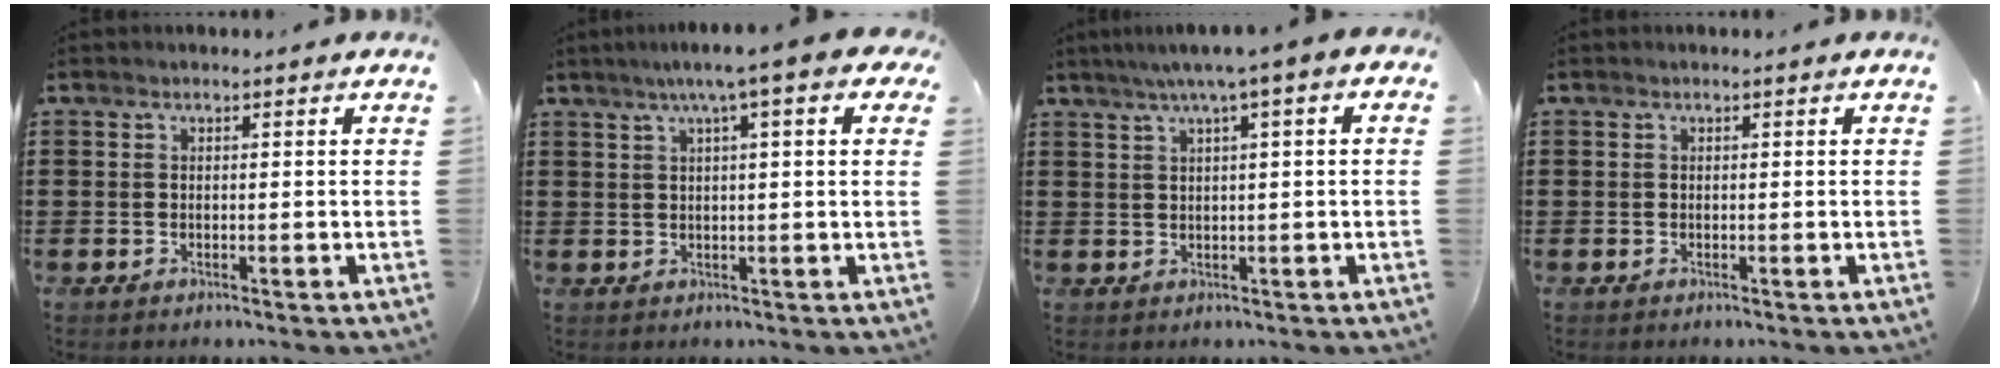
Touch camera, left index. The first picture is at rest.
{"total": 6.1, "force": [3.0, 0.1, 5.3], "torque": [-0.107, 0.011, 0.049]}
{"total": 3.3, "force": [0.9, -0.1, 3.2], "torque": [-0.062, -0.001, 0.011]}
{"total": 0.0}